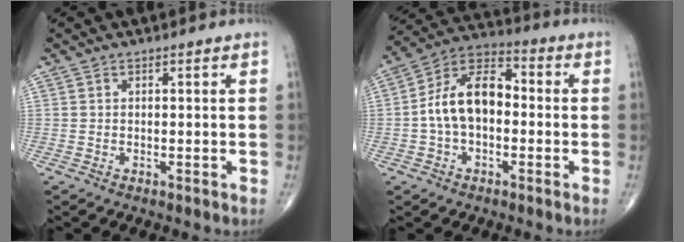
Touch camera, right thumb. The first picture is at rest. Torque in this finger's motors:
{"motor_torque": [1.83, 1.81, 0.67, -0.27, 0.11]}